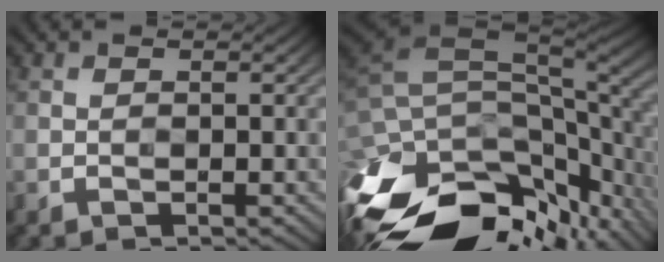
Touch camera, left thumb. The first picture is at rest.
{"total": 17.3, "force": [-6.6, 9.6, 12.8], "torque": [-0.234, -0.019, -0.073]}